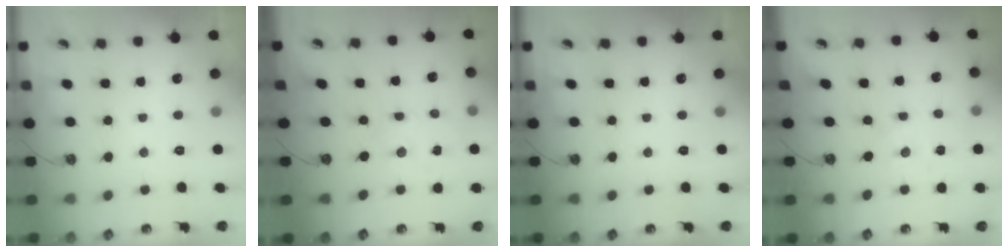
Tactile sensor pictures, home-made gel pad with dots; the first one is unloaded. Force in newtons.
{"total": 1.5, "press": 1.5, "slide": 0.3}
{"total": 0.0}
{"total": 0.0}